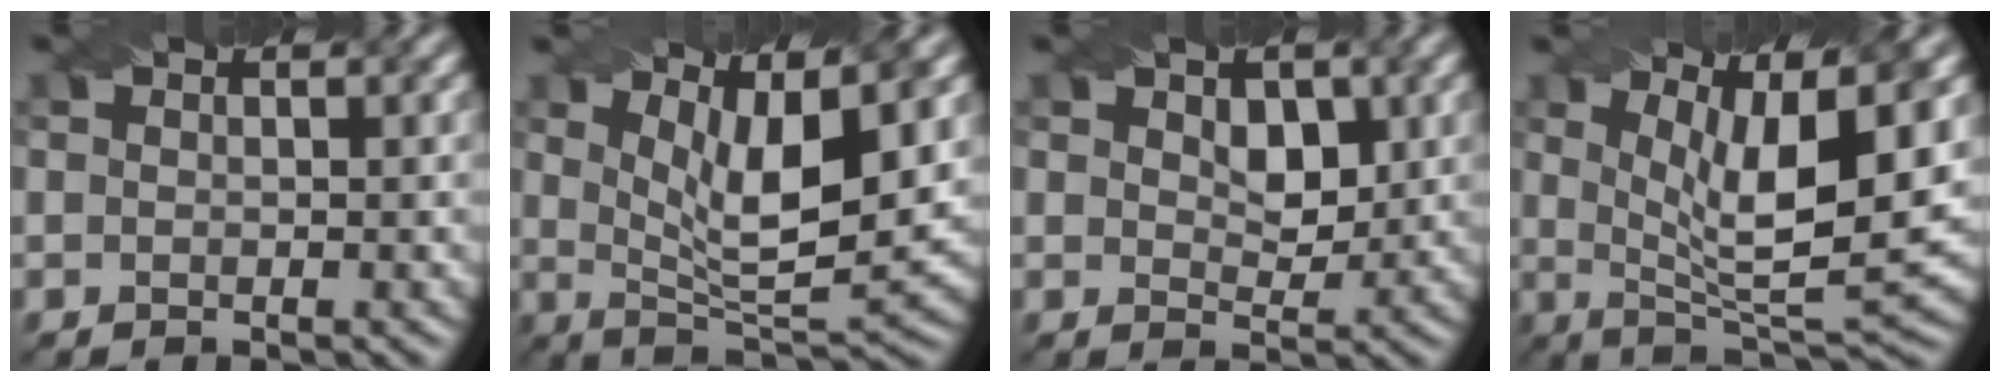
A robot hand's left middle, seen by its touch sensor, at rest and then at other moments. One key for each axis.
{"total": 7.4, "fx": 2.8, "fy": 2.0, "fz": 6.6, "tx": -0.117, "ty": -0.007, "tz": 0.052}
{"total": 2.5, "fx": 1.0, "fy": 1.6, "fz": 1.6, "tx": -0.026, "ty": -0.006, "tz": 0.020}
{"total": 8.8, "fx": 2.3, "fy": 2.3, "fz": 8.2, "tx": -0.140, "ty": -0.005, "tz": 0.043}